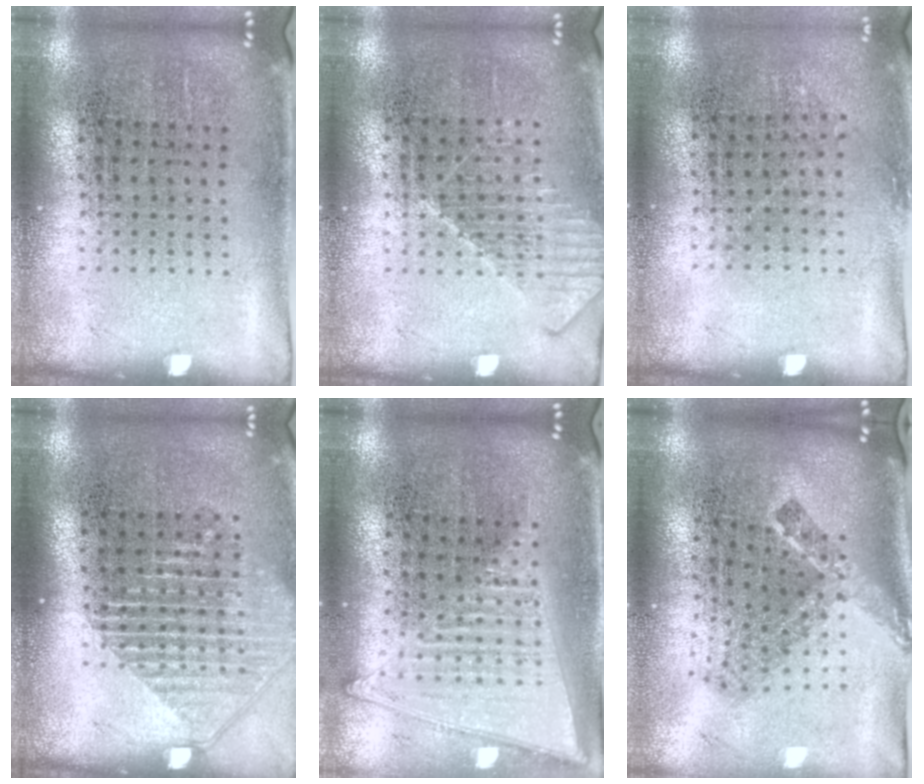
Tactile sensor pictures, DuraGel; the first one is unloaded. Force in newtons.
{"total": 1.3, "press": 1.2, "slide": 0.4}
{"total": 0.8, "press": 0.6, "slide": 0.5}
{"total": 1.5, "press": 1.4, "slide": 0.6}
{"total": 1.7, "press": 1.6, "slide": 0.6}
{"total": 2.2, "press": 1.5, "slide": 1.7}